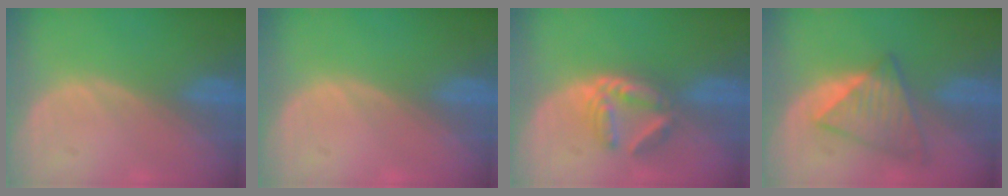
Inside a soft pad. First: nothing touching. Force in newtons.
{"total": 0.0}
{"total": 5.9, "press": 5.2, "slide": 2.9}
{"total": 6.3, "press": 6.3, "slide": 0.1}